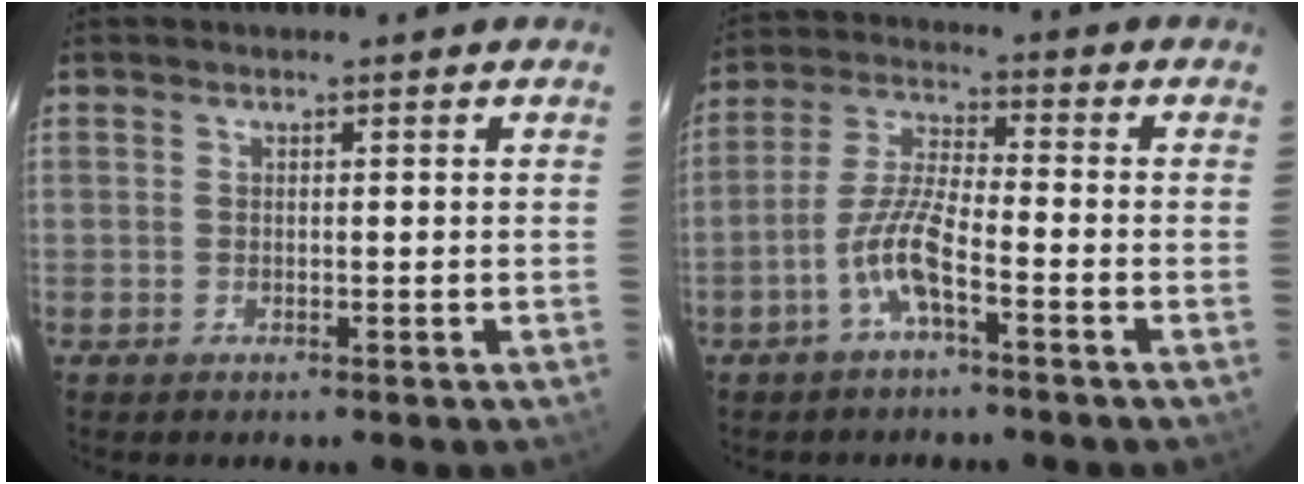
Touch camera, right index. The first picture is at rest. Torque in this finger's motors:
{"motor_torque": [1.31, -0.37, 0.72, 0.12]}